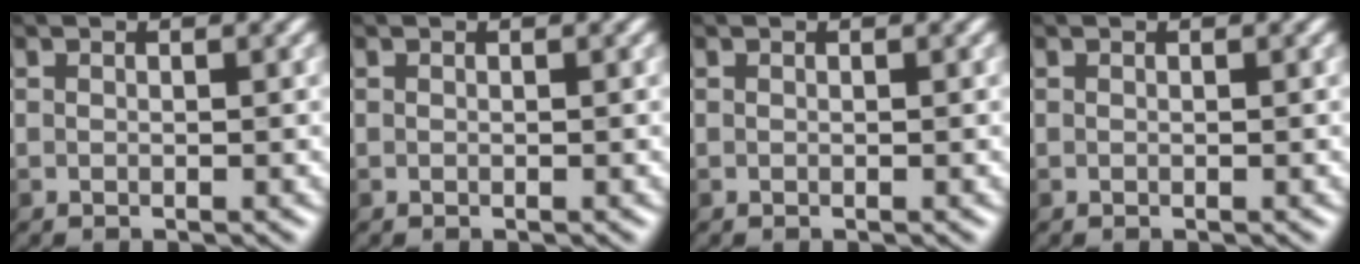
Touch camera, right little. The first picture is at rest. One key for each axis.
{"total": 0.0}
{"total": 0.0}
{"total": 0.0}